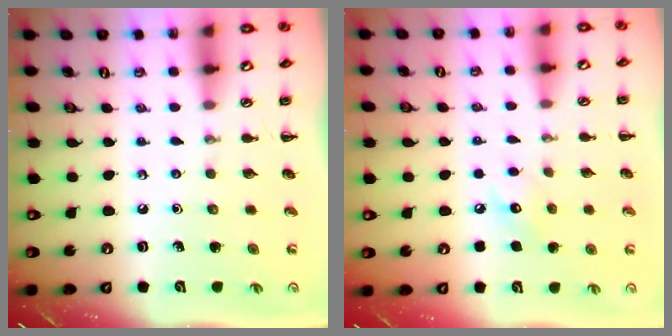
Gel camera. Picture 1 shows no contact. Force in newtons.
{"total": 6.3, "press": 6.2, "slide": 1.1}